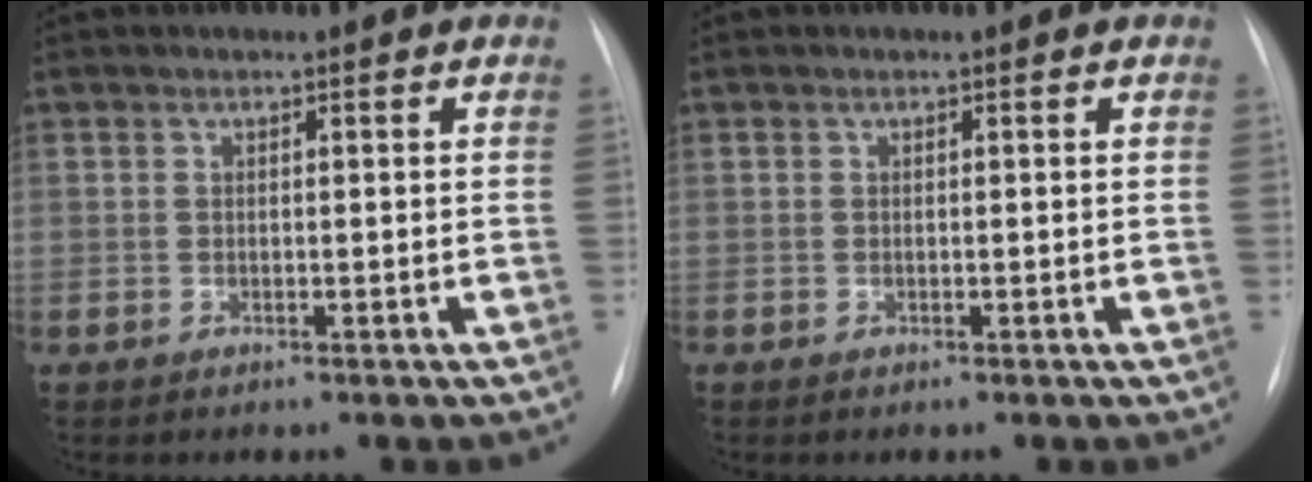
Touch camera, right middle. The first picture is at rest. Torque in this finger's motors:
{"motor_torque": [-0.14, -0.01, -0.01, 0.00]}